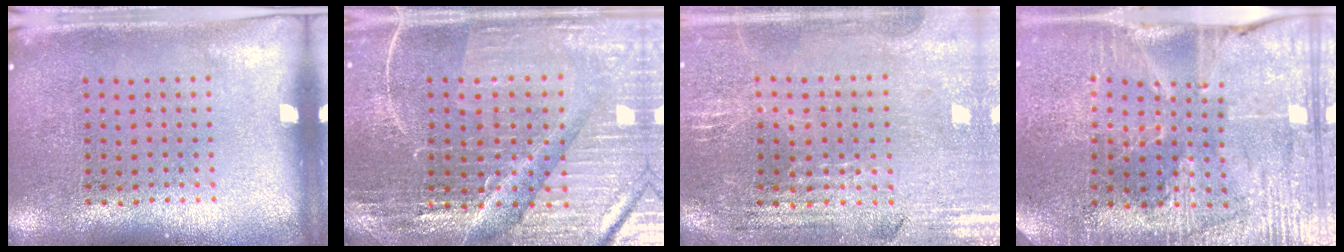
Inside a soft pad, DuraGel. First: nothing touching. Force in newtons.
{"total": 4.5, "press": 4.4, "slide": 1.3}
{"total": 1.3, "press": 1.3, "slide": 0.3}
{"total": 3.2, "press": 3.1, "slide": 0.5}